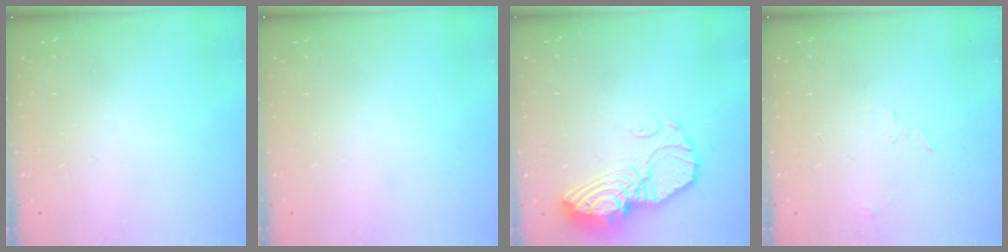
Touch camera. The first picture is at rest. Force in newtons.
{"total": 0.0}
{"total": 14.3, "press": 14.2, "slide": 1.4}
{"total": 4.4, "press": 3.6, "slide": 2.6}